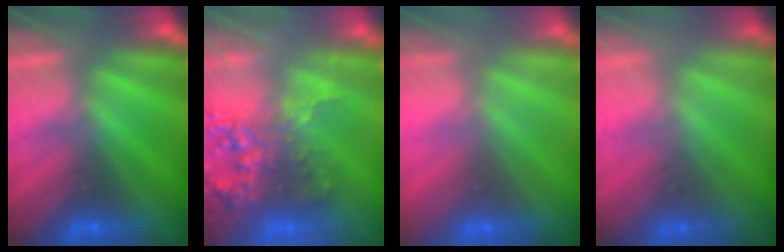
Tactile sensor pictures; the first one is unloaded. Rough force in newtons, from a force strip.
{"total": 8.3}
{"total": 2.5}
{"total": 1.4}